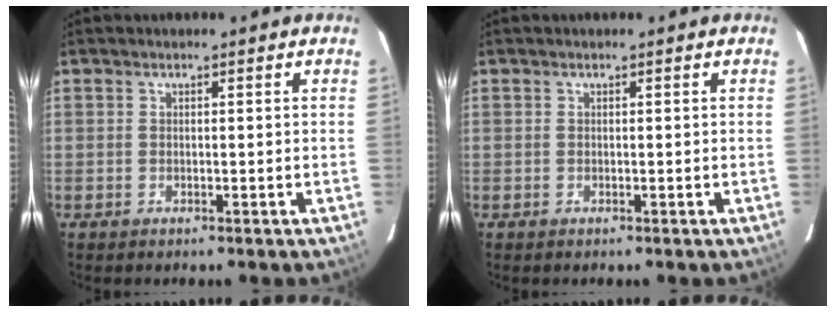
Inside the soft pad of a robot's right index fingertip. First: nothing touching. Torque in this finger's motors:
{"motor_torque": [0.00, 0.00, 0.00, 0.00]}